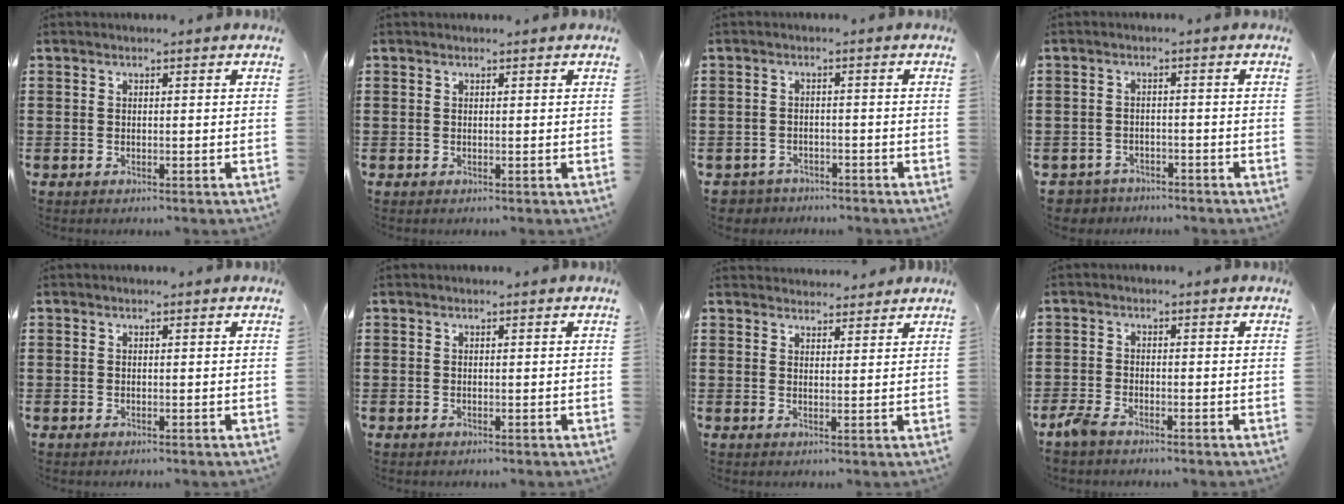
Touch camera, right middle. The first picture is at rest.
{"total": 0.0}
{"total": 2.5, "force": [-2.4, 0.7, -0.2], "torque": [-0.005, 0.000, -0.055]}
{"total": 2.7, "force": [-2.6, 0.6, -0.3], "torque": [-0.004, 0.000, -0.058]}
{"total": 0.0}
{"total": 0.0}
{"total": 2.8, "force": [2.8, 0.3, -0.4], "torque": [0.008, -0.007, 0.052]}
{"total": 2.6, "force": [-2.0, 0.8, 1.5], "torque": [-0.046, -0.002, -0.045]}